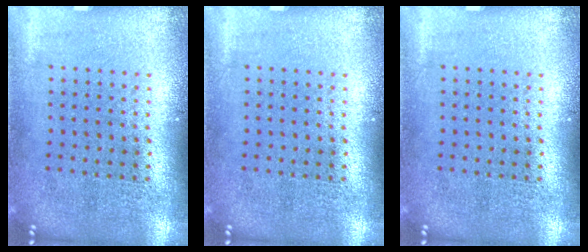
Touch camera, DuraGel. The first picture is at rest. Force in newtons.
{"total": 0.0}
{"total": 0.0}